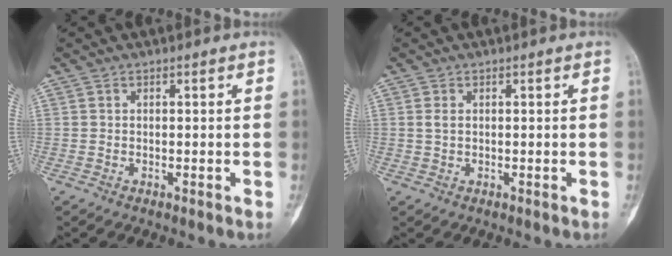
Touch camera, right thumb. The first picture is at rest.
{"total": 1.5, "force": [0.4, 0.9, 1.2], "torque": [-0.025, 0.002, 0.010]}